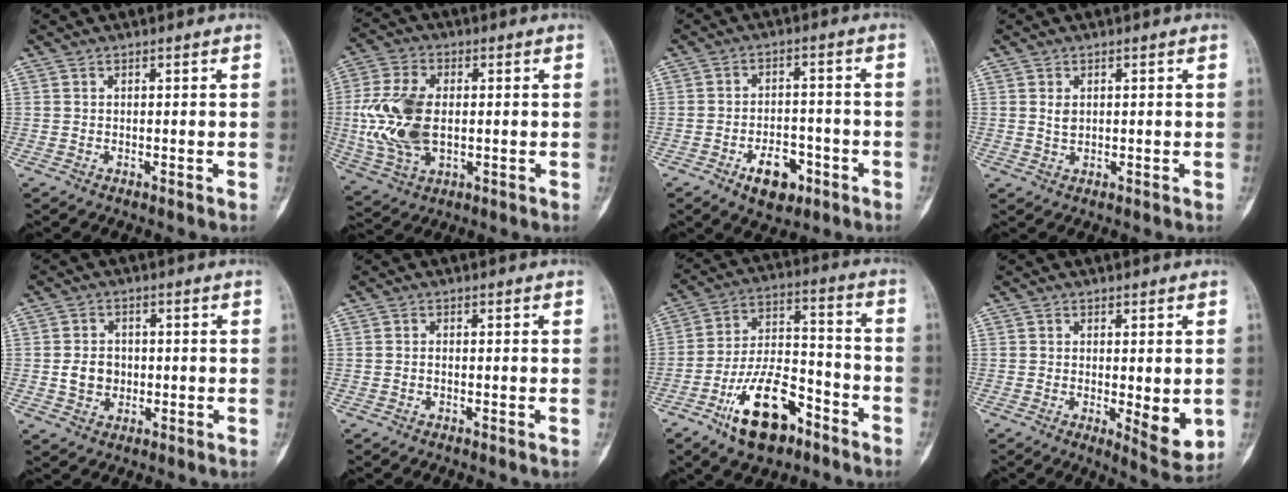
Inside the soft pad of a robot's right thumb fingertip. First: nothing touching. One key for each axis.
{"total": 14.3, "fx": 0.0, "fy": 8.6, "fz": 11.4, "tx": -0.243, "ty": 0.001, "tz": 0.006}
{"total": 6.3, "fx": -3.1, "fy": 3.7, "fz": 4.0, "tx": -0.046, "ty": 0.018, "tz": -0.044}
{"total": 1.7, "fx": 0.5, "fy": 1.2, "fz": 1.2, "tx": -0.014, "ty": -0.004, "tz": 0.013}
{"total": 4.8, "fx": -0.4, "fy": 4.1, "fz": 2.6, "tx": -0.028, "ty": 0.005, "tz": -0.007}
{"total": 0.5, "fx": -0.2, "fy": 0.3, "fz": 0.4, "tx": -0.006, "ty": 0.001, "tz": -0.007}
{"total": 16.1, "fx": -9.1, "fy": 7.9, "fz": 10.8, "tx": -0.172, "ty": 0.072, "tz": -0.159}
{"total": 6.9, "fx": -0.9, "fy": 2.4, "fz": 6.4, "tx": -0.080, "ty": -0.019, "tz": -0.007}